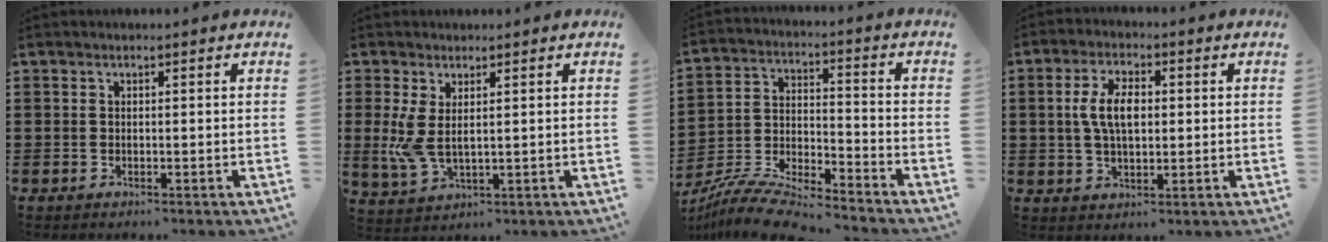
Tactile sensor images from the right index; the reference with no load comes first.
{"total": 4.7, "force": [1.1, 2.0, 4.1], "torque": [-0.103, -0.006, 0.017]}
{"total": 8.8, "force": [-8.3, 0.7, 2.7], "torque": [-0.061, 0.008, -0.167]}
{"total": 6.4, "force": [0.5, 3.1, 5.6], "torque": [-0.128, 0.007, 0.002]}